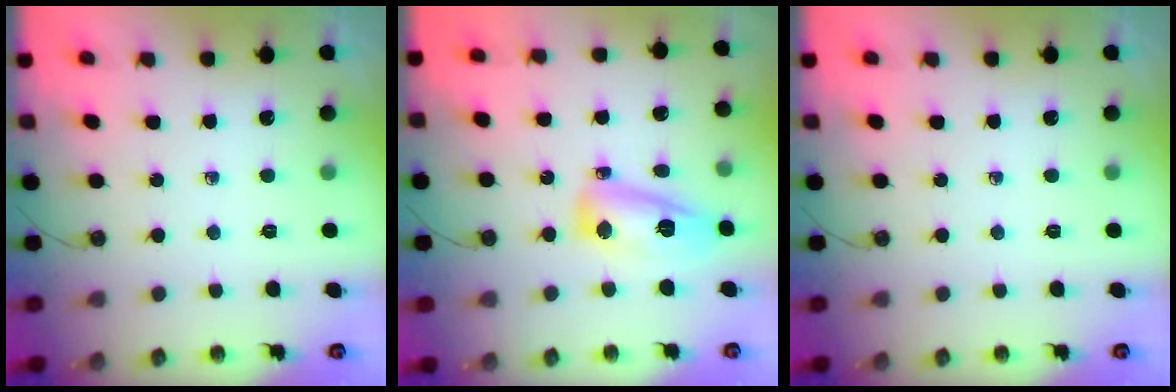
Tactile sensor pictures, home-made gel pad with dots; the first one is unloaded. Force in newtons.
{"total": 13.0, "press": 13.0, "slide": 1.1}
{"total": 0.0}